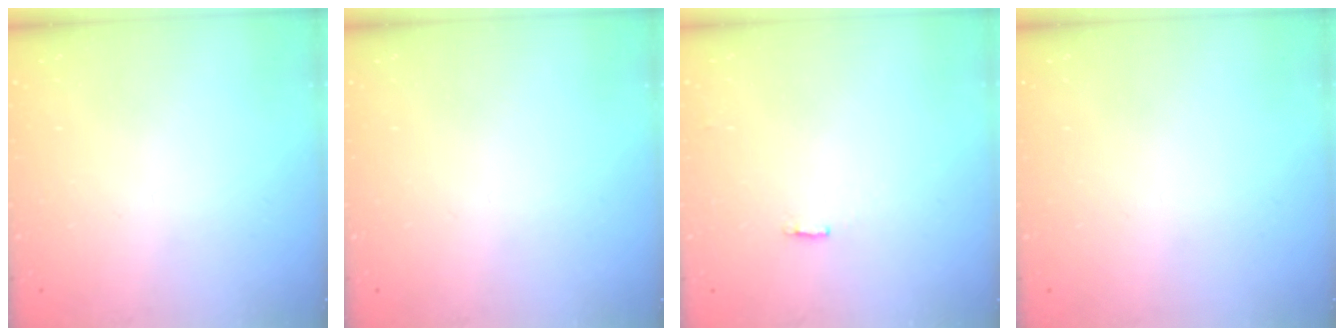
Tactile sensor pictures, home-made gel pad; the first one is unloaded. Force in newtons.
{"total": 0.0}
{"total": 2.2, "press": 2.1, "slide": 0.5}
{"total": 0.0}